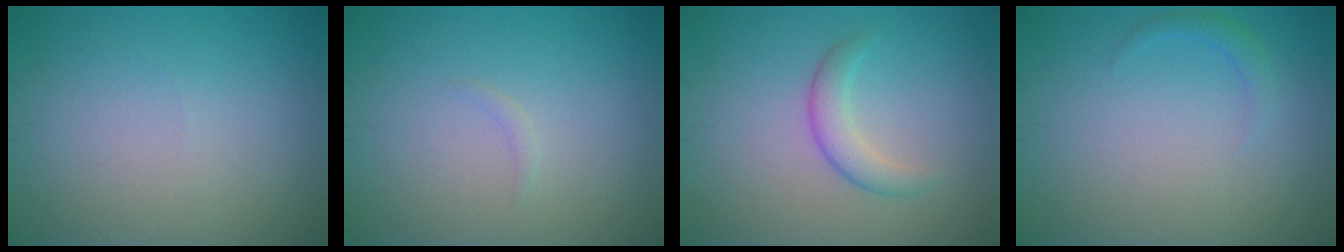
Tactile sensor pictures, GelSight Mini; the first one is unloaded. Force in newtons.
{"total": 0.5, "press": 0.5, "slide": 0.1}
{"total": 2.3, "press": 2.3, "slide": 0.0}
{"total": 1.1, "press": 1.1, "slide": 0.1}